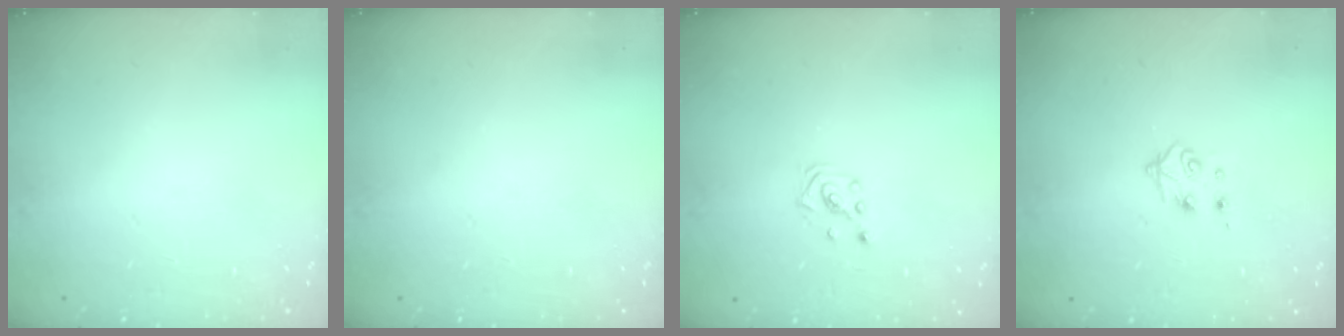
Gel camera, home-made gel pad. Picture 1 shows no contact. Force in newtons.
{"total": 0.0}
{"total": 1.4, "press": 1.4, "slide": 0.1}
{"total": 4.4, "press": 4.4, "slide": 0.6}